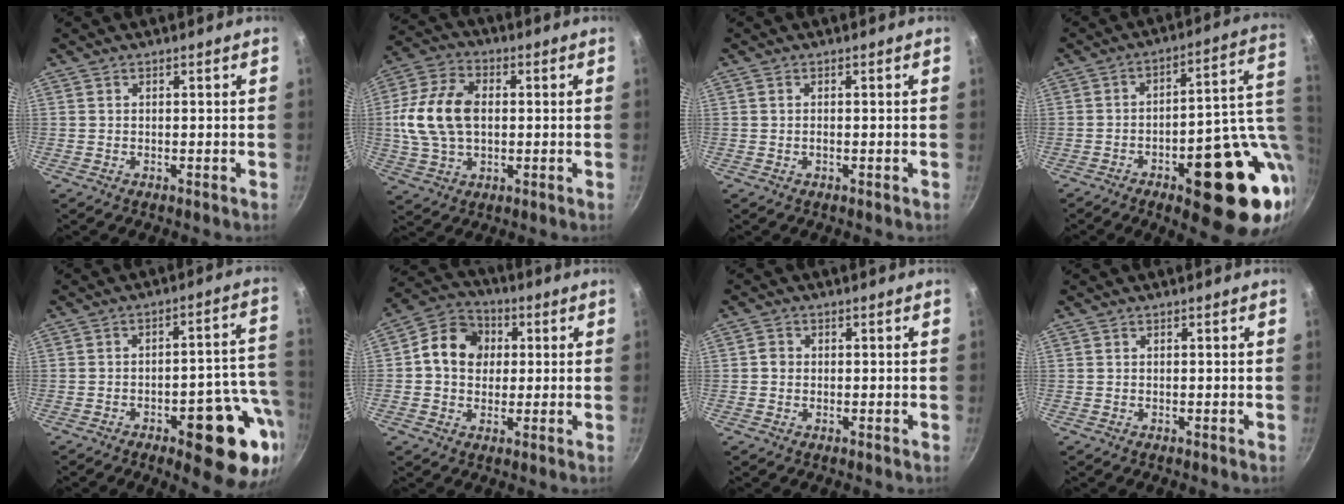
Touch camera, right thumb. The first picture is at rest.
{"total": 14.4, "force": [0.8, 9.6, 10.7], "torque": [-0.199, 0.016, 0.008]}
{"total": 0.6, "force": [-0.1, 0.2, 0.5], "torque": [-0.014, 0.002, -0.003]}
{"total": 24.5, "force": [-4.7, 9.7, 22.0], "torque": [-0.236, 0.005, -0.050]}
{"total": 18.1, "force": [-7.4, 6.6, 15.2], "torque": [-0.134, 0.035, -0.095]}
{"total": 10.8, "force": [1.6, 9.0, 5.7], "torque": [-0.068, 0.014, 0.006]}
{"total": 1.9, "force": [0.0, 1.7, 0.8], "torque": [-0.007, 0.007, -0.004]}
{"total": 0.0}